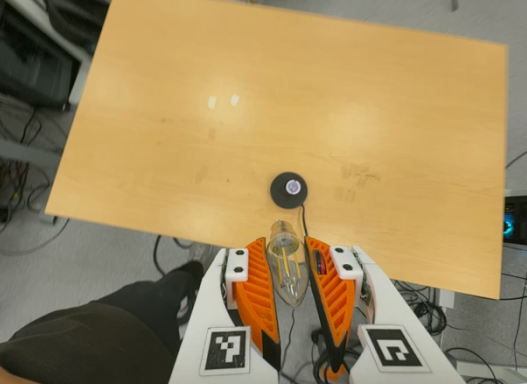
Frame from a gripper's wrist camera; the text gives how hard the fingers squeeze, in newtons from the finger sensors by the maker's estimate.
{"total": 14.3, "left": 16.3, "right": 12.4}